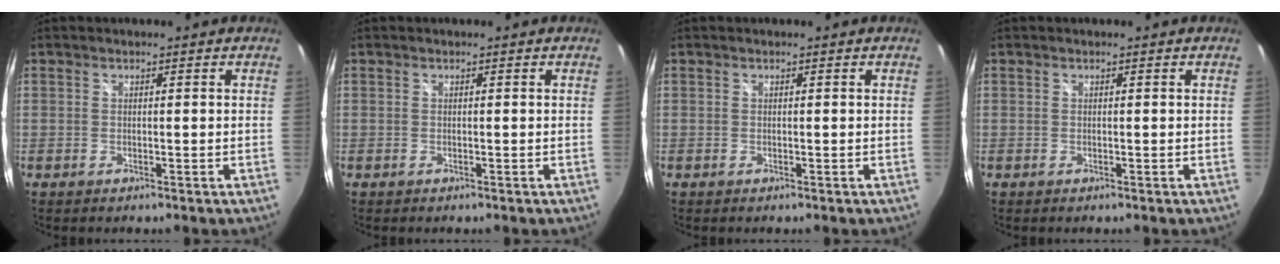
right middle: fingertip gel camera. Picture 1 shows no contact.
{"total": 0.0}
{"total": 0.0}
{"total": 0.0}